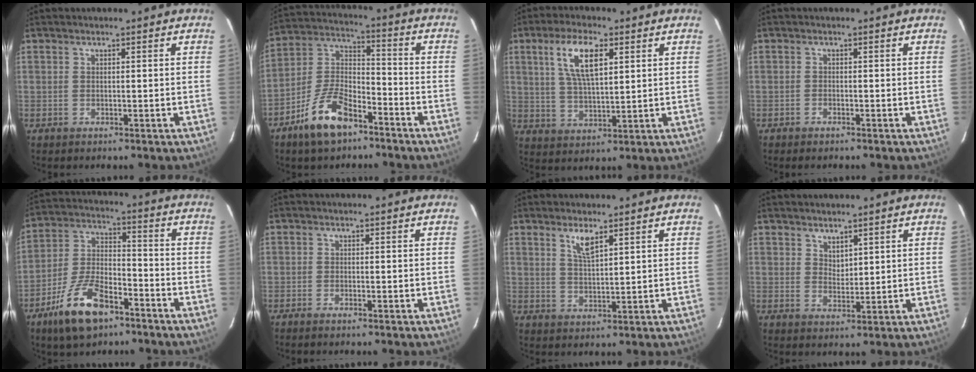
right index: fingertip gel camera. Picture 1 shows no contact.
{"total": 12.6, "force": [-8.0, 5.7, 7.9], "torque": [-0.166, 0.020, -0.143]}
{"total": 9.5, "force": [3.7, 3.5, 8.0], "torque": [-0.153, 0.009, 0.073]}
{"total": 1.1, "force": [-0.9, 0.4, 0.1], "torque": [-0.009, 0.002, -0.019]}
{"total": 14.1, "force": [-8.9, 6.2, 9.0], "torque": [-0.191, 0.002, -0.159]}
{"total": 1.0, "force": [-0.9, 0.0, 0.5], "torque": [-0.014, -0.001, -0.019]}
{"total": 4.0, "force": [2.5, 1.1, 2.9], "torque": [-0.055, -0.001, 0.050]}
{"total": 2.7, "force": [2.1, 1.4, 0.7], "torque": [-0.008, 0.002, 0.040]}